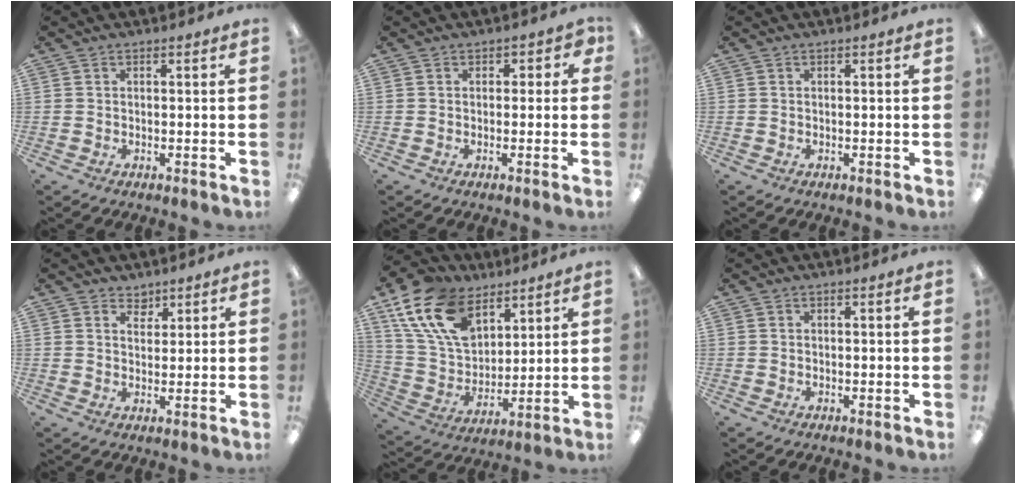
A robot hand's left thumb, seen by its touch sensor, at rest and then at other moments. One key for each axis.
{"total": 2.0, "fx": 0.3, "fy": 1.7, "fz": 1.1, "tx": -0.013, "ty": 0.004, "tz": 0.001}
{"total": 0.0}
{"total": 3.2, "fx": 2.5, "fy": 1.9, "fz": 0.4, "tx": 0.002, "ty": -0.013, "tz": 0.045}
{"total": 19.0, "fx": 10.9, "fy": 11.5, "fz": 10.6, "tx": -0.224, "ty": -0.035, "tz": 0.201}
{"total": 0.0}